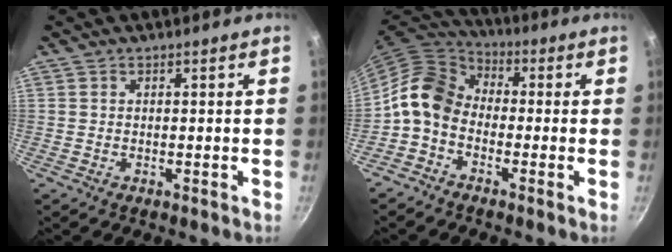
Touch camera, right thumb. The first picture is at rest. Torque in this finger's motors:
{"motor_torque": [0.90, 2.03, 0.90, -1.06, 0.08]}